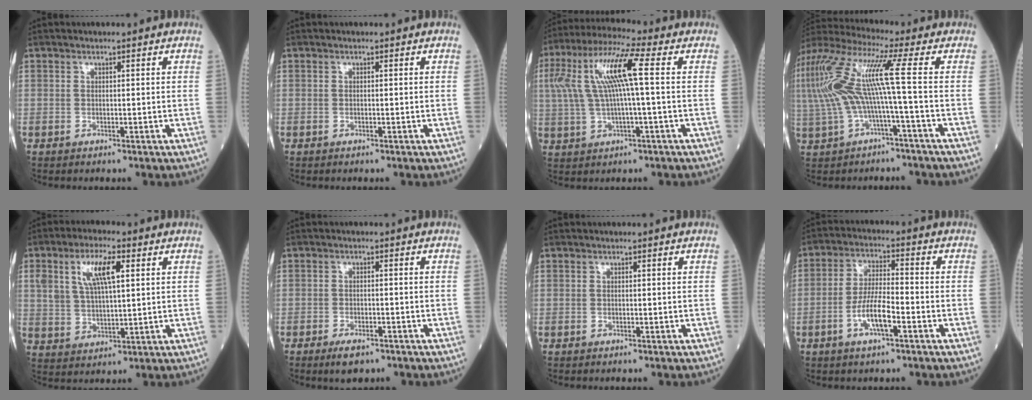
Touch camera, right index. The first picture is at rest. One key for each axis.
{"total": 0.0}
{"total": 11.8, "fx": 1.9, "fy": 1.0, "fz": 11.6, "tx": -0.243, "ty": 0.034, "tz": 0.035}
{"total": 13.0, "fx": -0.6, "fy": 0.2, "fz": 13.0, "tx": -0.285, "ty": 0.037, "tz": -0.017}
{"total": 8.8, "fx": 3.3, "fy": 2.8, "fz": 7.7, "tx": -0.156, "ty": 0.017, "tz": 0.067}
{"total": 3.5, "fx": -2.4, "fy": 1.3, "fz": 2.1, "tx": -0.042, "ty": -0.003, "tz": -0.036}
{"total": 0.0}
{"total": 6.9, "fx": -2.8, "fy": 1.4, "fz": 6.2, "tx": -0.123, "ty": 0.002, "tz": -0.055}